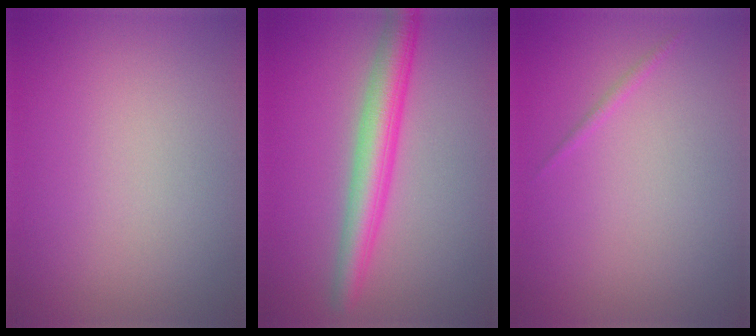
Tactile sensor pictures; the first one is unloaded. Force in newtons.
{"total": 4.7, "press": 4.7, "slide": 0.2}
{"total": 0.6, "press": 0.6, "slide": 0.0}